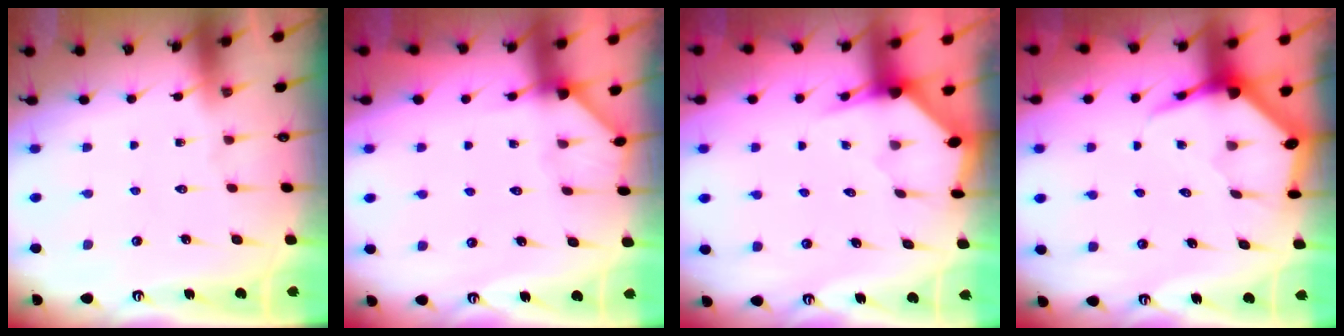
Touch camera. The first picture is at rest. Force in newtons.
{"total": 2.8, "press": 2.8, "slide": 0.2}
{"total": 3.2, "press": 3.2, "slide": 0.3}
{"total": 4.8, "press": 4.8, "slide": 0.5}